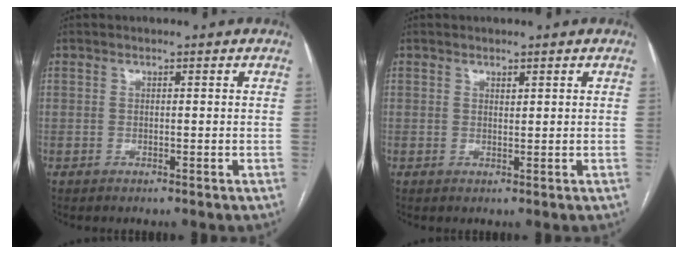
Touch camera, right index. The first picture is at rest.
{"total": 0.6, "force": [0.5, 0.2, 0.3], "torque": [-0.008, -0.004, 0.010]}